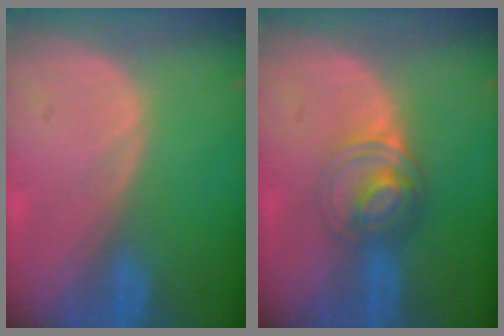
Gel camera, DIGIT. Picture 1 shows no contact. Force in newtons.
{"total": 6.1, "press": 5.3, "slide": 3.1}